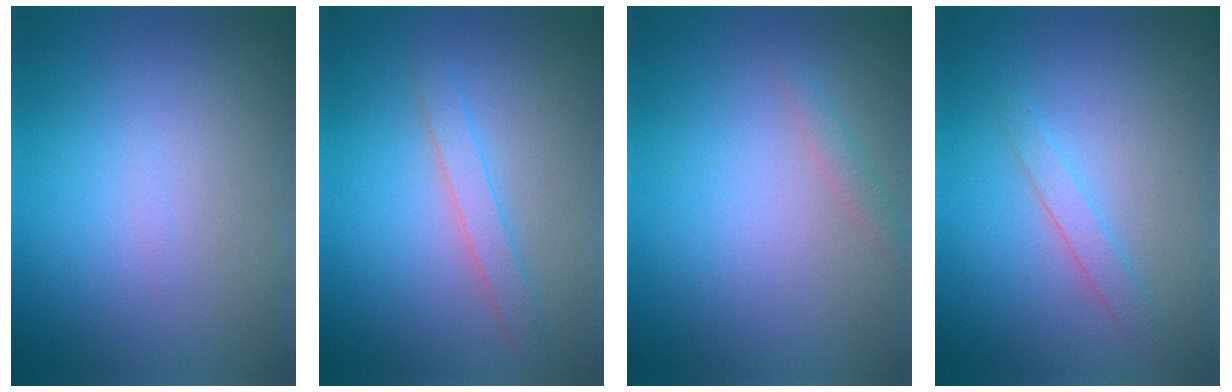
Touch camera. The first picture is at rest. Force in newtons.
{"total": 2.1, "press": 2.1, "slide": 0.1}
{"total": 1.0, "press": 1.0, "slide": 0.1}
{"total": 1.6, "press": 1.6, "slide": 0.0}